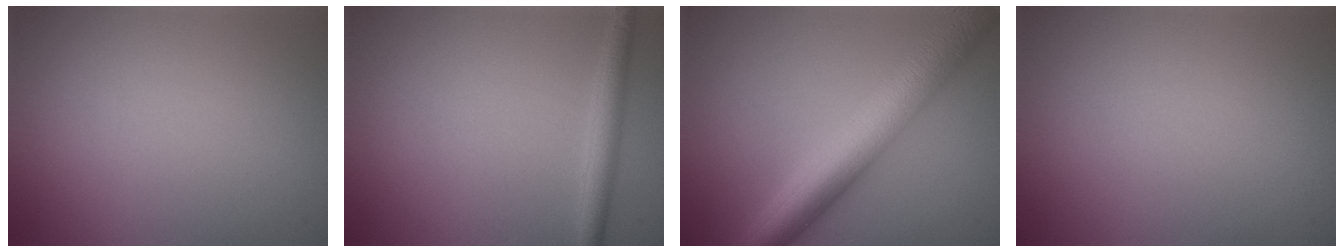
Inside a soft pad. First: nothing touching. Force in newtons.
{"total": 2.2, "press": 2.2, "slide": 0.1}
{"total": 8.5, "press": 8.5, "slide": 0.0}
{"total": 0.0}